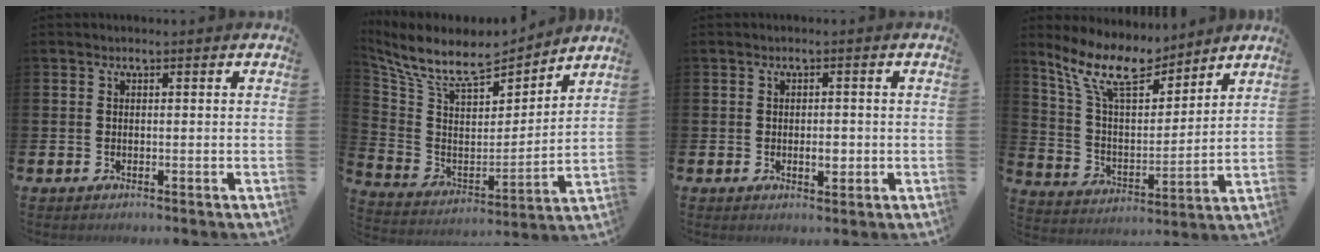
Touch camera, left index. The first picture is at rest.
{"total": 9.4, "force": [8.0, 3.3, 3.5], "torque": [-0.109, -0.049, 0.140]}
{"total": 1.8, "force": [-0.3, 1.0, 1.5], "torque": [-0.008, -0.005, -0.010]}
{"total": 11.4, "force": [9.5, 3.5, 5.3], "torque": [-0.134, -0.047, 0.169]}